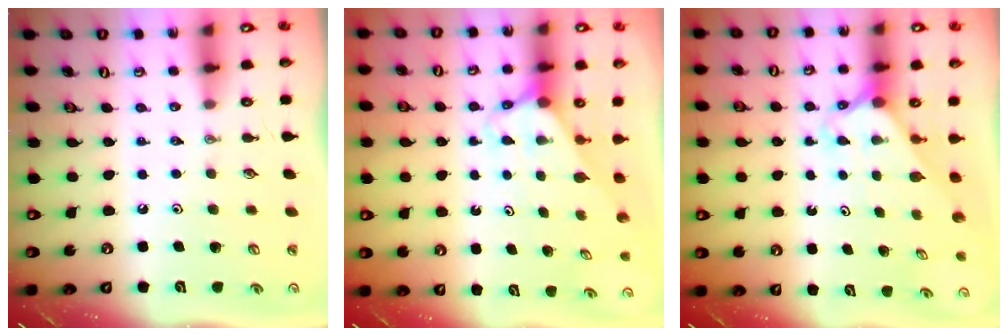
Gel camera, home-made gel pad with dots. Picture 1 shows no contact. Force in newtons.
{"total": 2.6, "press": 2.6, "slide": 0.1}
{"total": 2.4, "press": 2.4, "slide": 0.2}